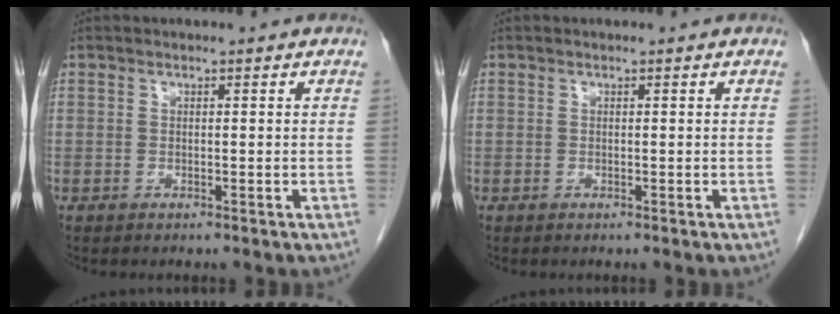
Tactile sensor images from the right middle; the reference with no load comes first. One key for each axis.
{"total": 0.0}